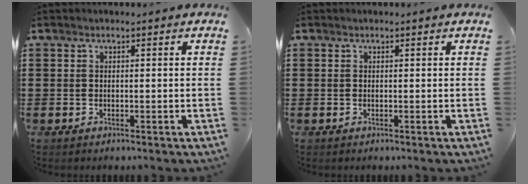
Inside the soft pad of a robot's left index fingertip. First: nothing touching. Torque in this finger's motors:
{"motor_torque": [0.08, 0.00, -0.01, -0.01]}